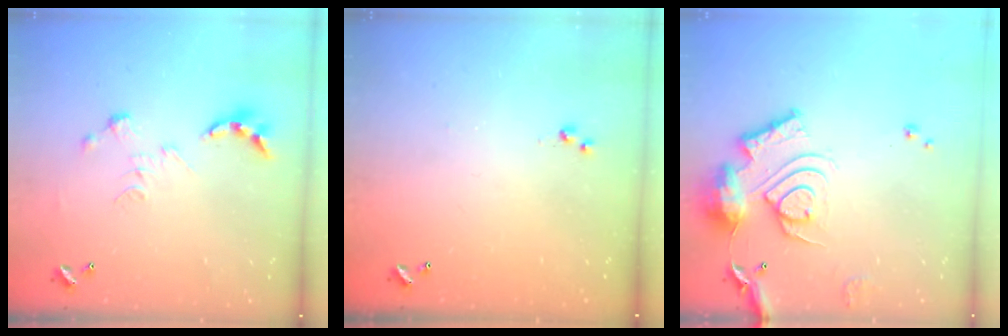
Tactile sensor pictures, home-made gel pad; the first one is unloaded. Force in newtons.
{"total": 3.0, "press": 3.0, "slide": 0.4}
{"total": 15.8, "press": 15.8, "slide": 1.0}